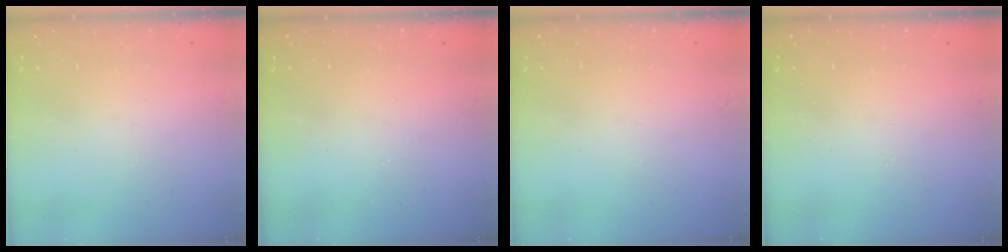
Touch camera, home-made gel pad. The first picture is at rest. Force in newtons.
{"total": 0.0}
{"total": 0.0}
{"total": 0.0}